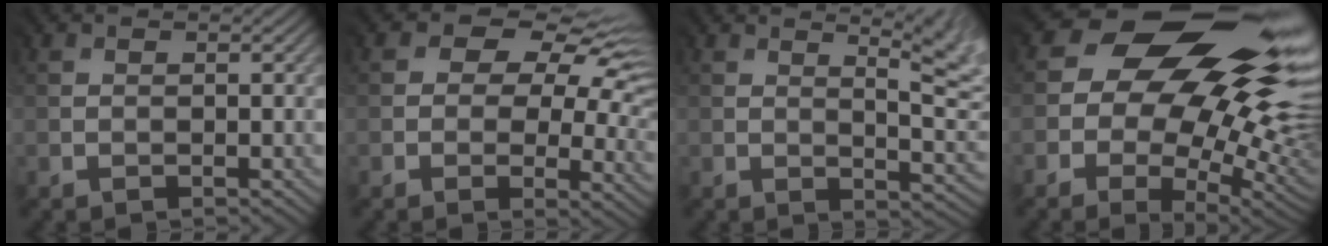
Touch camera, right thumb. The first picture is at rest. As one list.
[{"total": 11.3, "force": [2.8, 7.1, 8.3], "torque": [-0.126, 0.004, 0.061]}, {"total": 9.4, "force": [4.1, 3.2, 7.9], "torque": [-0.083, 0.031, 0.049]}, {"total": 17.0, "force": [3.8, 10.3, 12.9], "torque": [-0.213, -0.002, 0.071]}]